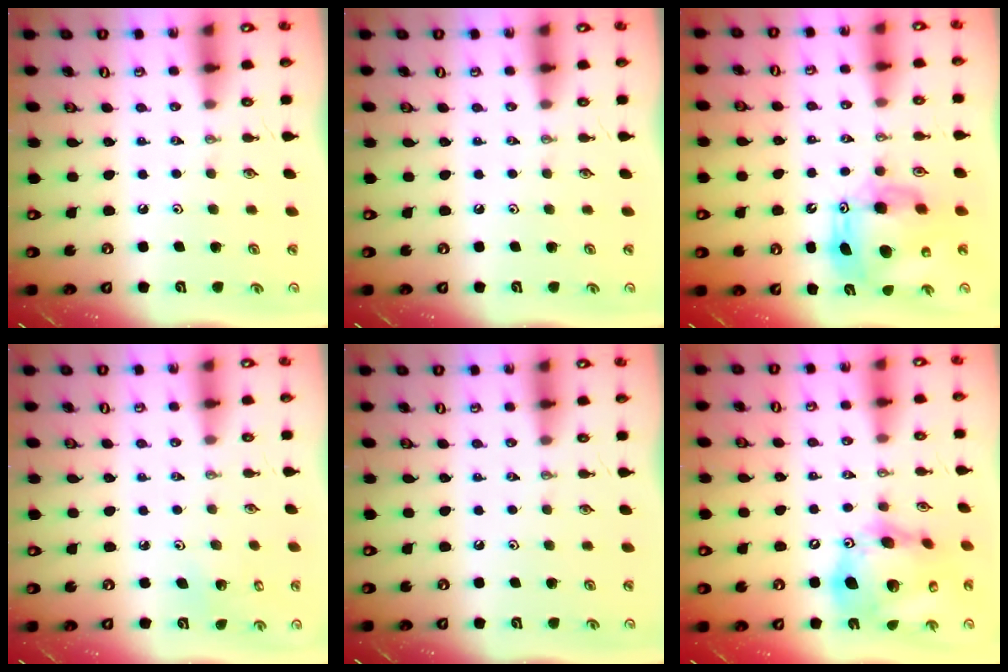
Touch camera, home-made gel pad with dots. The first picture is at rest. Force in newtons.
{"total": 0.0}
{"total": 14.2, "press": 14.2, "slide": 1.5}
{"total": 2.8, "press": 2.8, "slide": 0.3}
{"total": 0.0}
{"total": 21.2, "press": 20.9, "slide": 3.4}